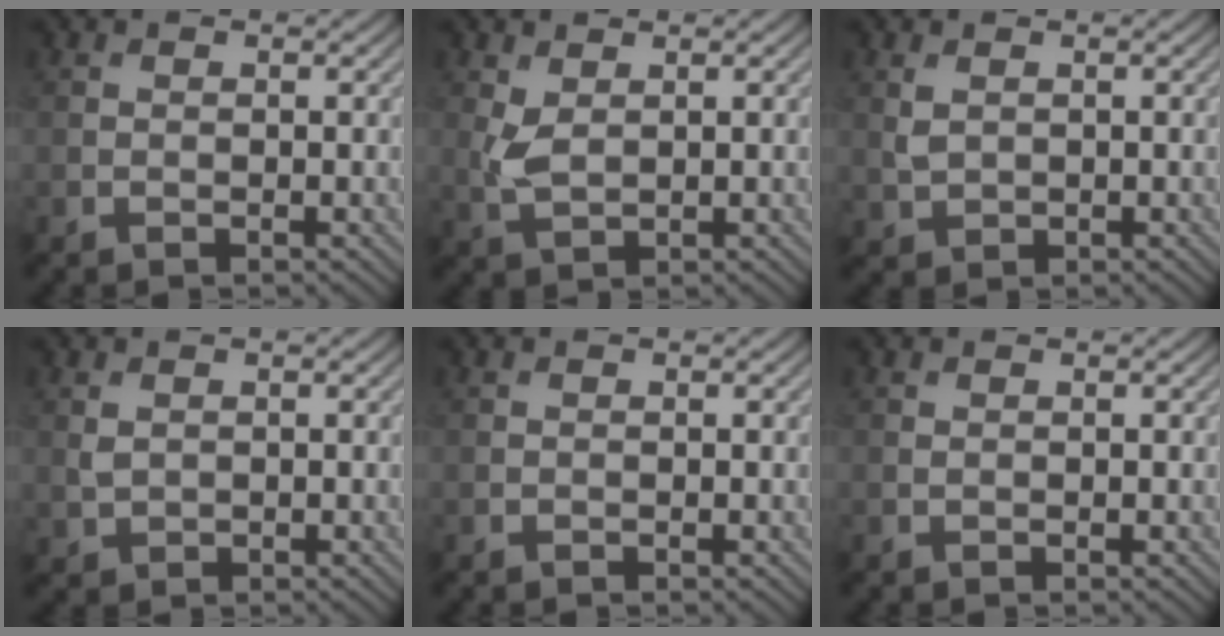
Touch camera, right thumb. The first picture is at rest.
{"total": 2.8, "force": [0.8, 1.6, 2.2], "torque": [-0.058, -0.001, 0.021]}
{"total": 1.8, "force": [0.5, 1.3, 1.1], "torque": [-0.032, -0.003, 0.017]}
{"total": 1.5, "force": [0.4, 1.1, 0.9], "torque": [-0.024, -0.003, 0.012]}
{"total": 0.0}
{"total": 0.0}